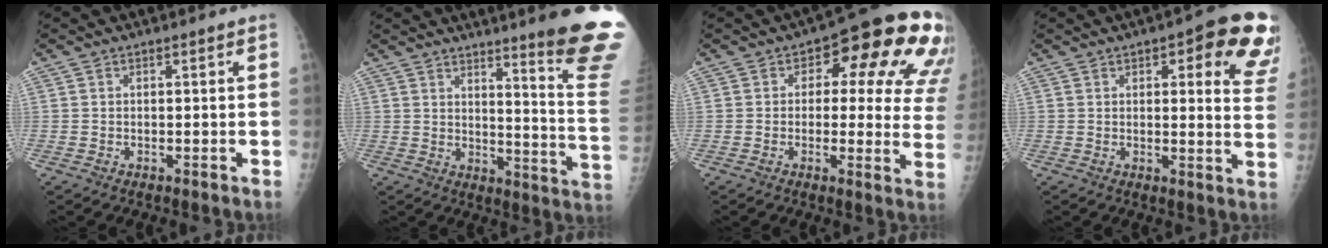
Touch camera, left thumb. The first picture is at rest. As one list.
[{"total": 18.4, "force": [13.3, 0.2, 12.6], "torque": [-0.134, -0.120, 0.166]}, {"total": 18.6, "force": [6.8, 9.1, 14.6], "torque": [-0.119, -0.002, 0.068]}, {"total": 15.4, "force": [8.1, 5.0, 12.1], "torque": [-0.103, -0.031, 0.079]}]